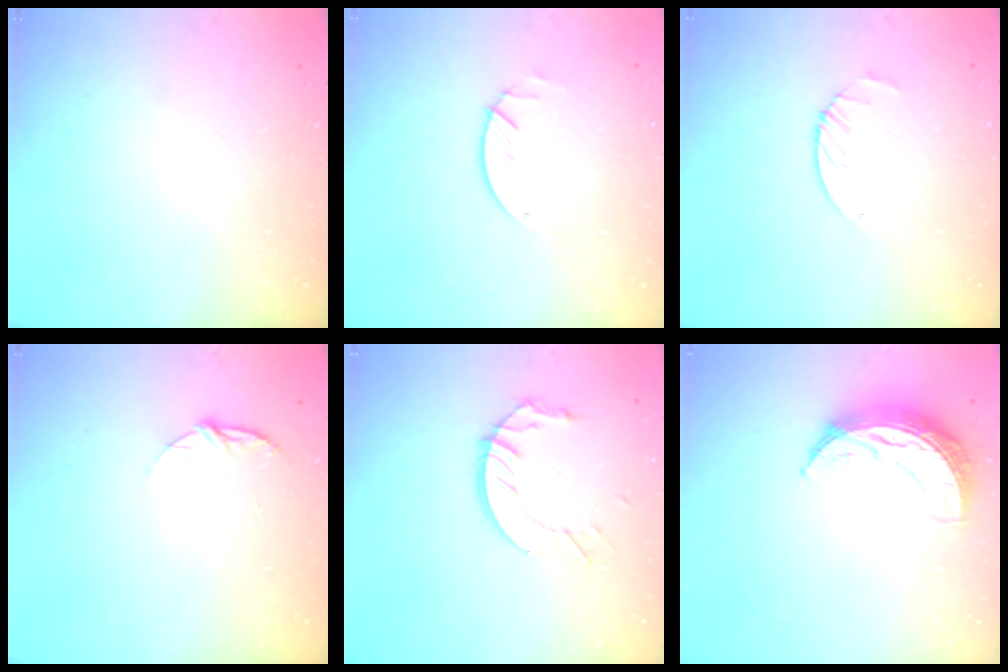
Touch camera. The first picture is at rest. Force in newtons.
{"total": 2.7, "press": 2.7, "slide": 0.3}
{"total": 3.1, "press": 3.1, "slide": 0.4}
{"total": 5.2, "press": 5.2, "slide": 0.5}
{"total": 8.9, "press": 8.9, "slide": 0.7}
{"total": 10.9, "press": 10.9, "slide": 0.4}